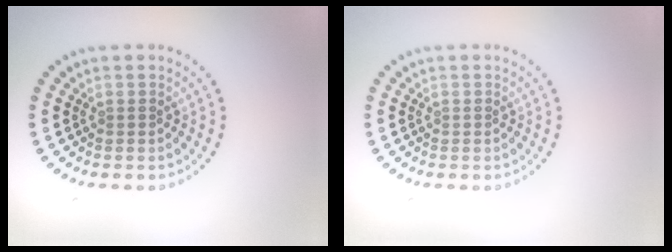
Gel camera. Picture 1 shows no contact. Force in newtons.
{"total": 0.0}